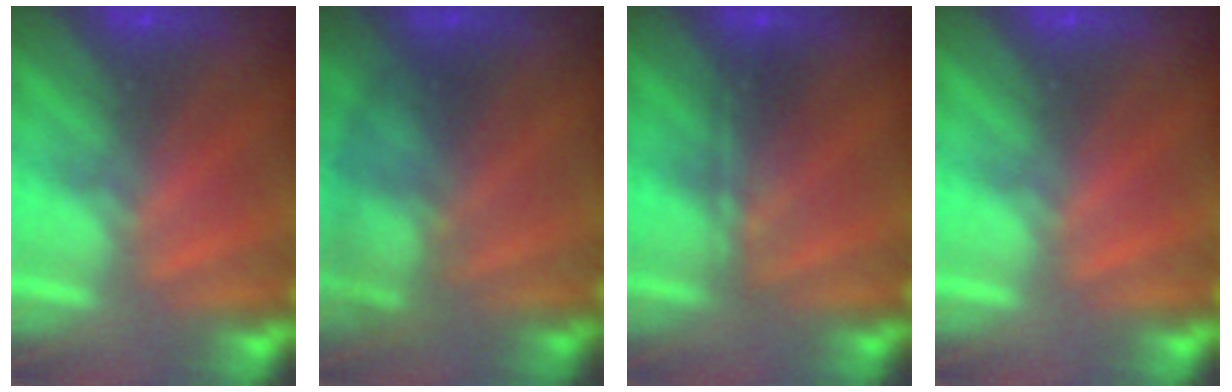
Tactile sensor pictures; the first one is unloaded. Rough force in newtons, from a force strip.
{"total": 2.2}
{"total": 2.4}
{"total": 0.0}